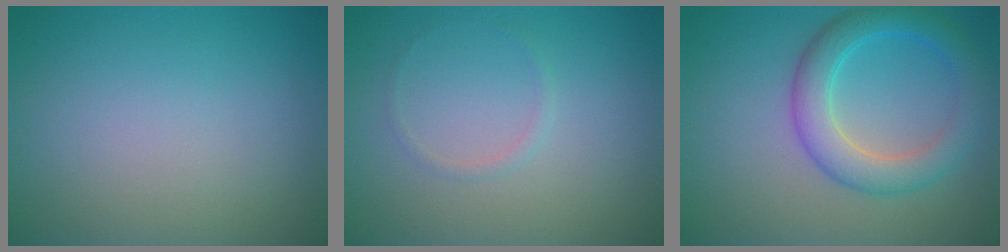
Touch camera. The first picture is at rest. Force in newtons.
{"total": 0.7, "press": 0.7, "slide": 0.1}
{"total": 4.7, "press": 4.7, "slide": 0.2}